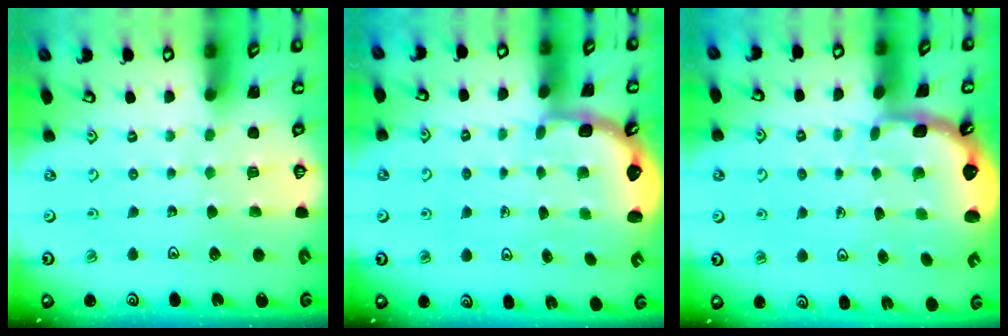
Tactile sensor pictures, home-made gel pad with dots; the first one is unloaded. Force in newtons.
{"total": 2.5, "press": 2.1, "slide": 1.3}
{"total": 2.3, "press": 1.7, "slide": 1.6}